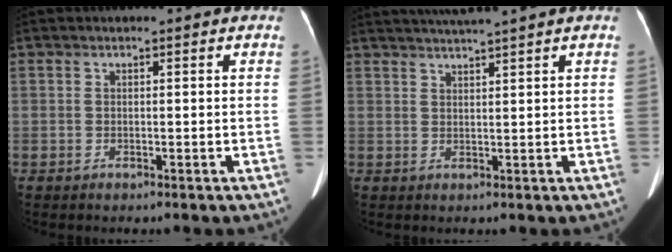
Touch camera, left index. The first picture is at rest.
{"total": 5.0, "force": [4.3, -1.4, 2.1], "torque": [-0.034, 0.014, 0.075]}